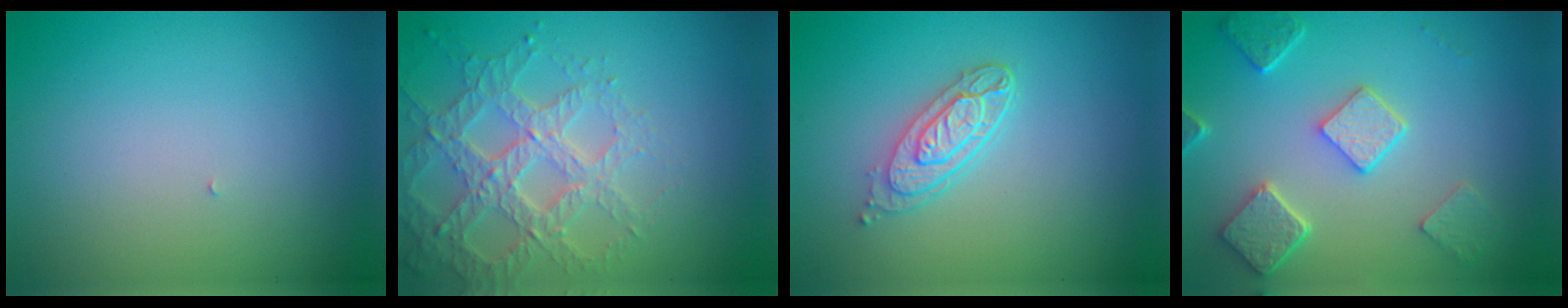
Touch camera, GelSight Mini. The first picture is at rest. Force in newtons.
{"total": 4.3, "press": 4.1, "slide": 1.2}
{"total": 3.8, "press": 3.0, "slide": 2.3}
{"total": 4.9, "press": 3.9, "slide": 2.8}